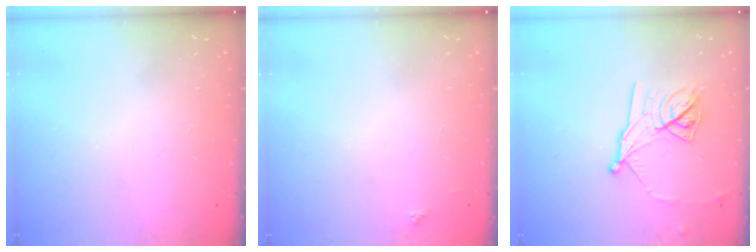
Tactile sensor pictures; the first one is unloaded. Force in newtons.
{"total": 2.1, "press": 2.1, "slide": 0.3}
{"total": 12.9, "press": 12.9, "slide": 0.2}